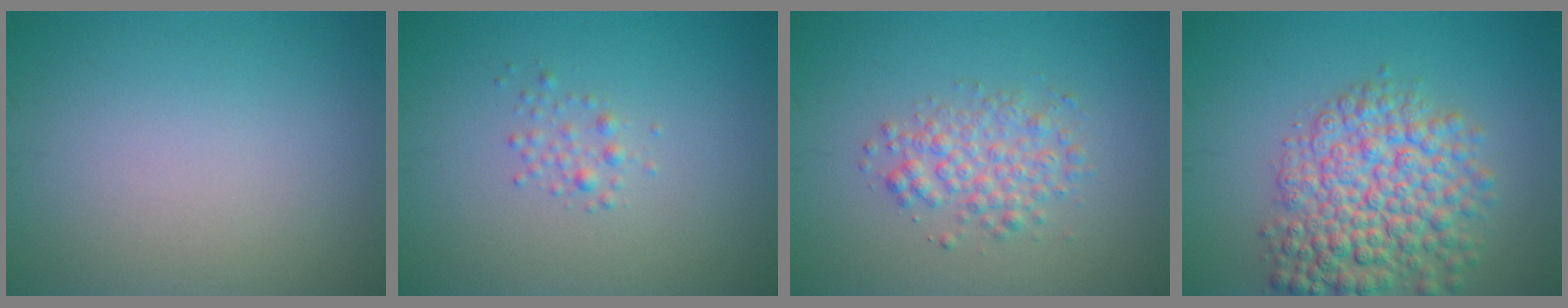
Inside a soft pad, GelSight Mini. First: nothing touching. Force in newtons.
{"total": 1.2, "press": 1.2, "slide": 0.0}
{"total": 3.0, "press": 3.0, "slide": 0.1}
{"total": 8.0, "press": 8.0, "slide": 0.3}